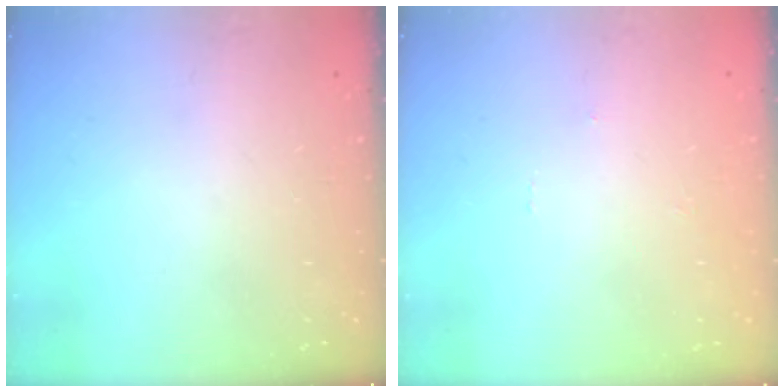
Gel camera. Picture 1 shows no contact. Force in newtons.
{"total": 0.0}